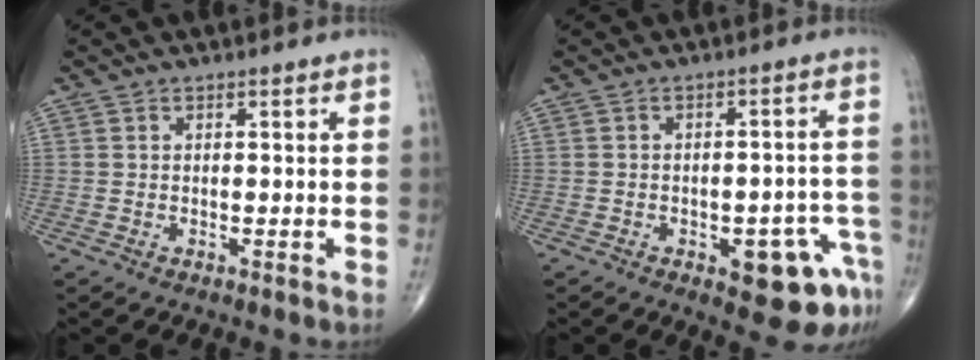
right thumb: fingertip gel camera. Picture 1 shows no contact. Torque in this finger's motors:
{"motor_torque": [1.50, 0.78, 0.57, -0.98, 0.15]}